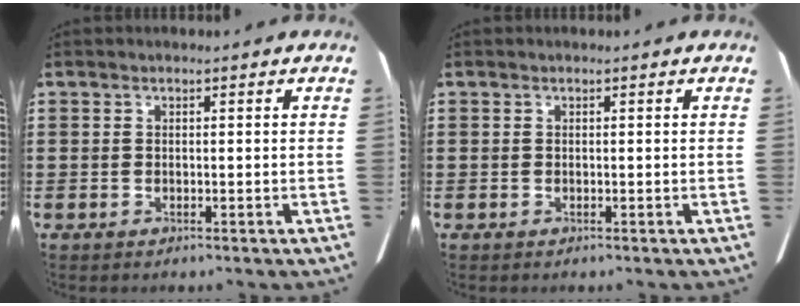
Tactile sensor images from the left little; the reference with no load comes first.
{"total": 0.0}